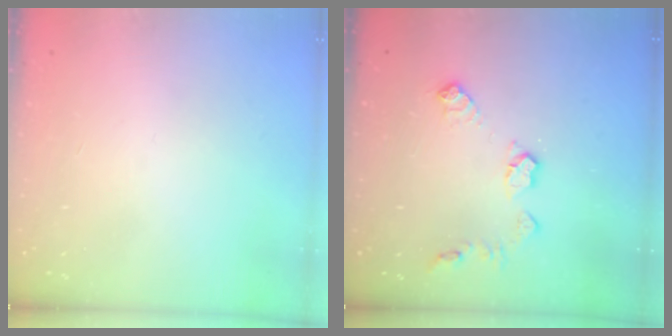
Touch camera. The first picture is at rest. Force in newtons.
{"total": 8.8, "press": 8.8, "slide": 0.3}